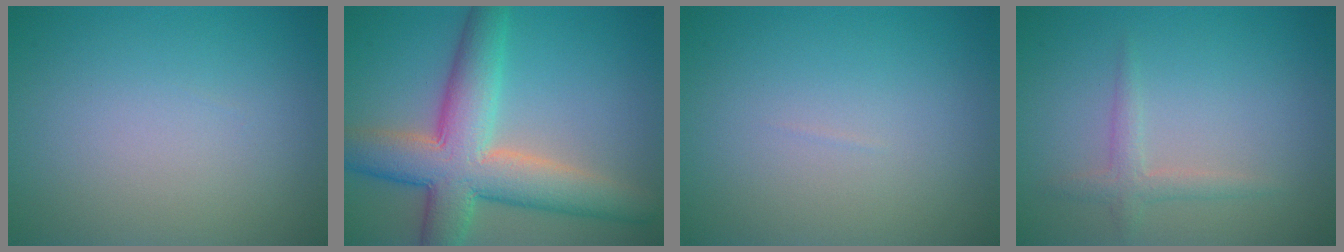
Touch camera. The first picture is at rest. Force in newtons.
{"total": 9.2, "press": 9.2, "slide": 0.4}
{"total": 0.0}
{"total": 1.7, "press": 1.7, "slide": 0.1}